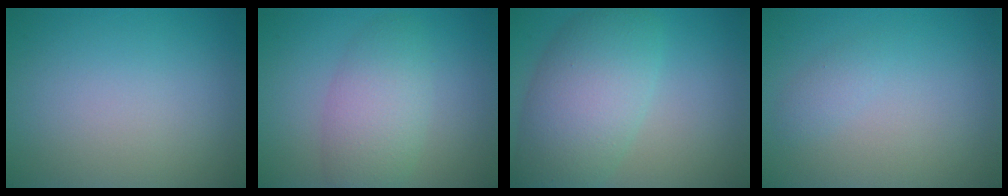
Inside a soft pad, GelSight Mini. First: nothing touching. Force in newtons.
{"total": 4.3, "press": 4.3, "slide": 0.1}
{"total": 7.6, "press": 7.6, "slide": 0.4}
{"total": 0.9, "press": 0.9, "slide": 0.0}